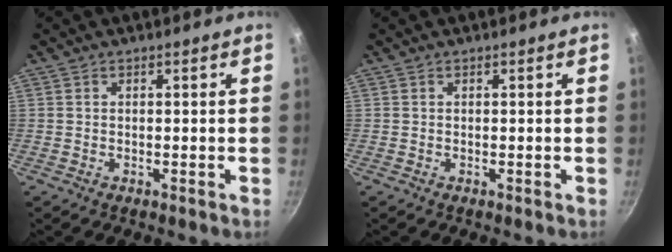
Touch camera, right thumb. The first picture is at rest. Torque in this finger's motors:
{"motor_torque": [-0.03, 0.03, 0.00, 0.00, 0.00]}